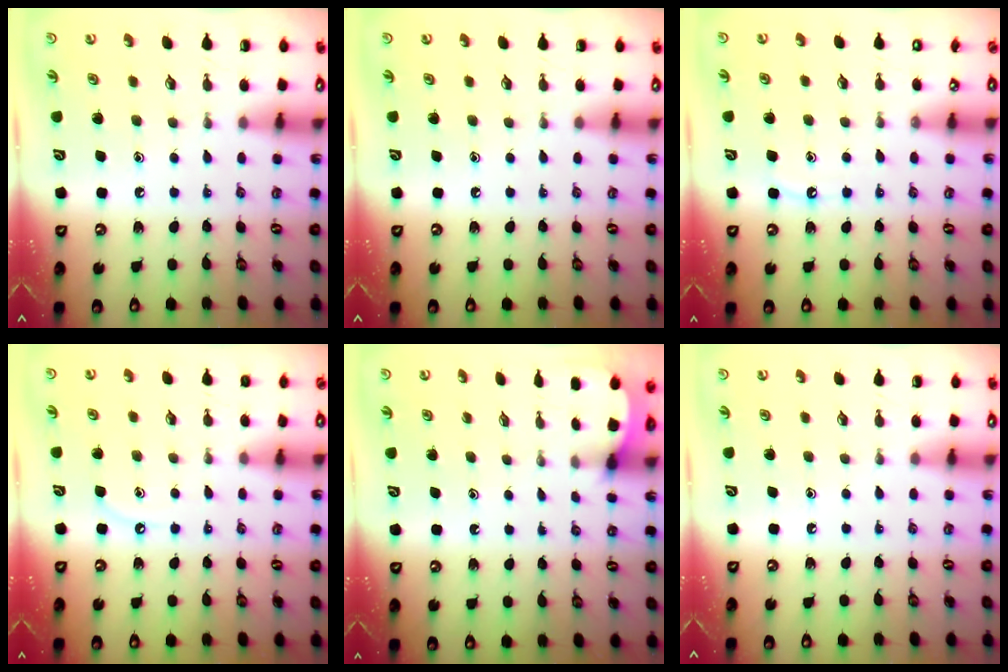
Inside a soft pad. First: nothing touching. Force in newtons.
{"total": 0.0}
{"total": 4.3, "press": 4.3, "slide": 0.4}
{"total": 5.2, "press": 5.1, "slide": 0.7}
{"total": 1.0, "press": 0.9, "slide": 0.1}
{"total": 0.0}